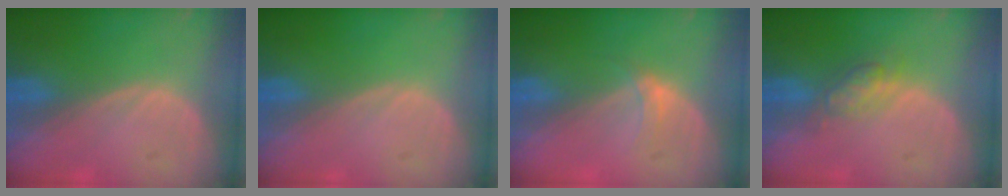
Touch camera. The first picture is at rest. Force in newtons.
{"total": 0.0}
{"total": 2.3, "press": 1.9, "slide": 1.3}
{"total": 4.7, "press": 4.2, "slide": 2.1}